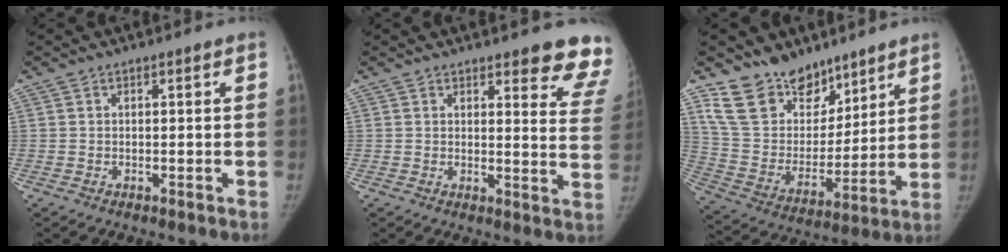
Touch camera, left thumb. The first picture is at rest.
{"total": 11.0, "force": [9.7, 2.4, 4.5], "torque": [-0.010, -0.070, 0.085]}
{"total": 17.4, "force": [13.0, 10.3, 5.2], "torque": [-0.041, -0.081, 0.247]}